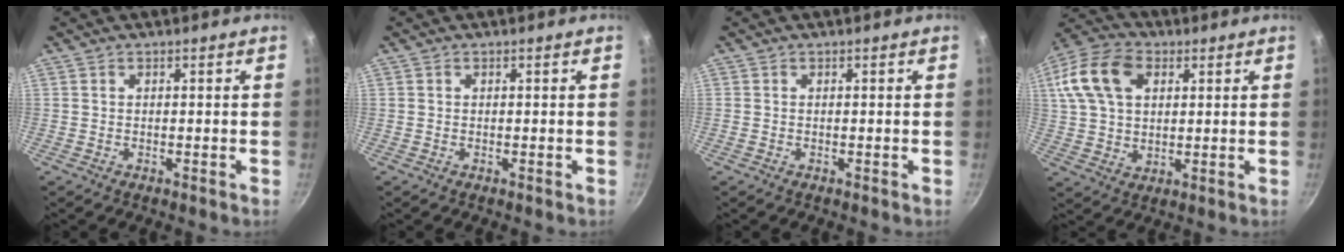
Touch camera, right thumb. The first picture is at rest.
{"total": 0.0}
{"total": 0.0}
{"total": 15.9, "force": [4.9, 10.6, 10.7], "torque": [-0.196, 0.009, 0.081]}